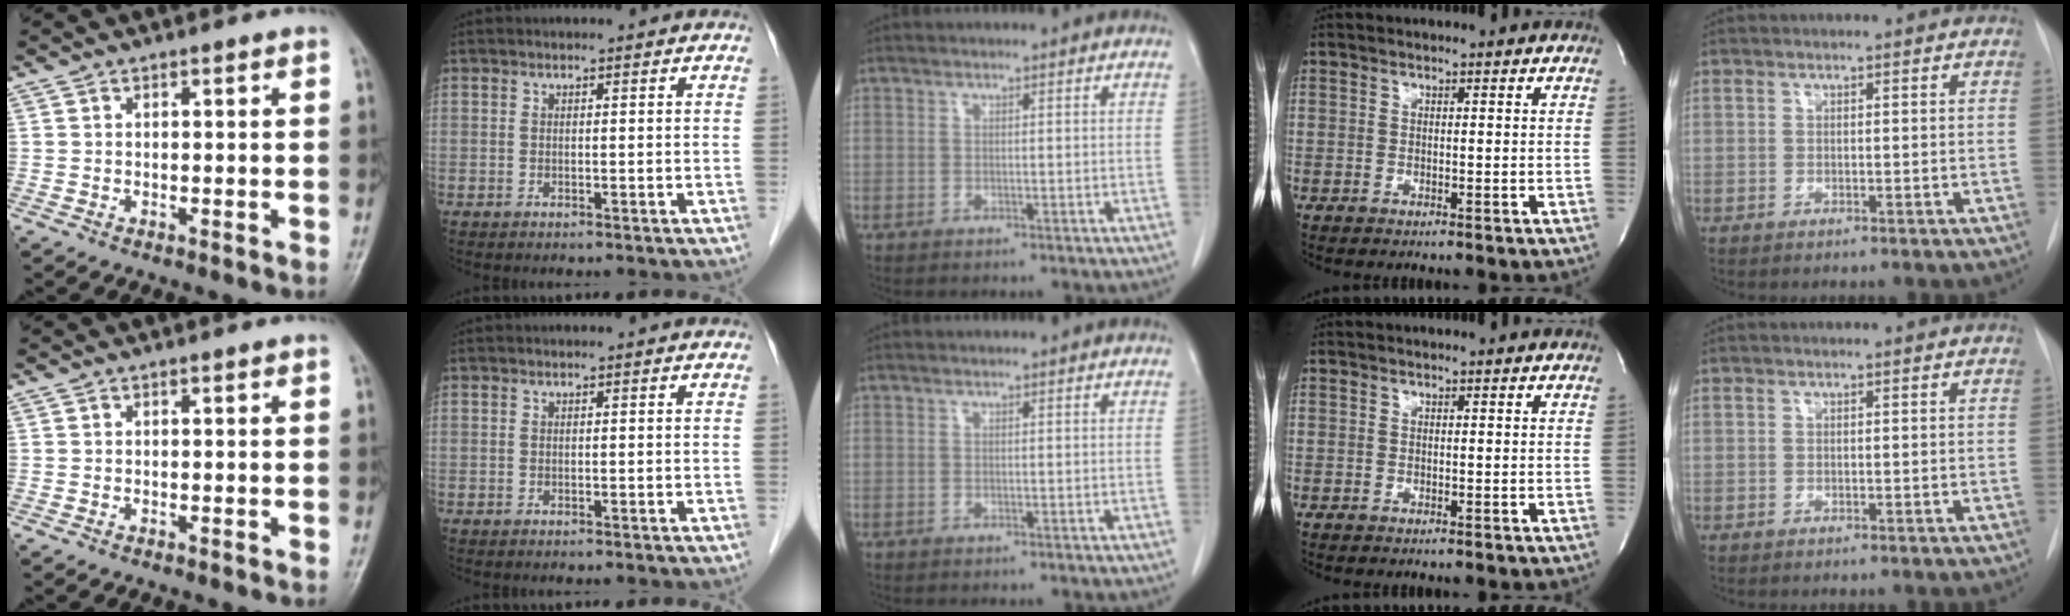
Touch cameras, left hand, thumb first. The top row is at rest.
{}